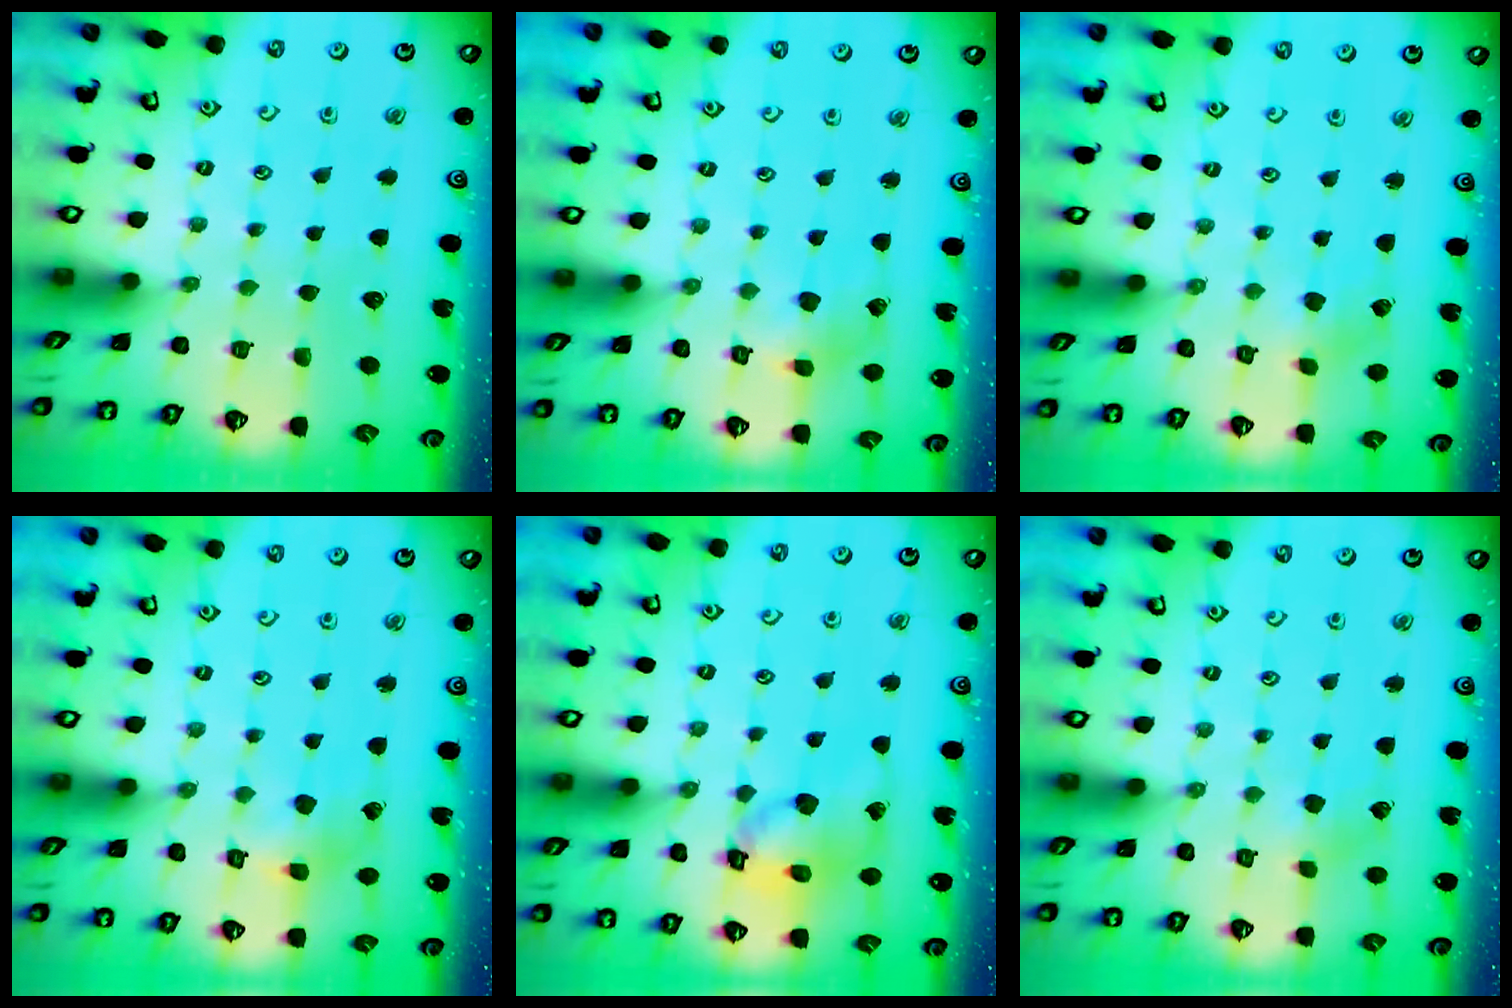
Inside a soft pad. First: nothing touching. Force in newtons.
{"total": 3.5, "press": 3.4, "slide": 0.6}
{"total": 1.2, "press": 1.2, "slide": 0.2}
{"total": 3.4, "press": 3.4, "slide": 0.5}
{"total": 13.5, "press": 13.4, "slide": 1.8}
{"total": 2.5, "press": 2.4, "slide": 0.8}